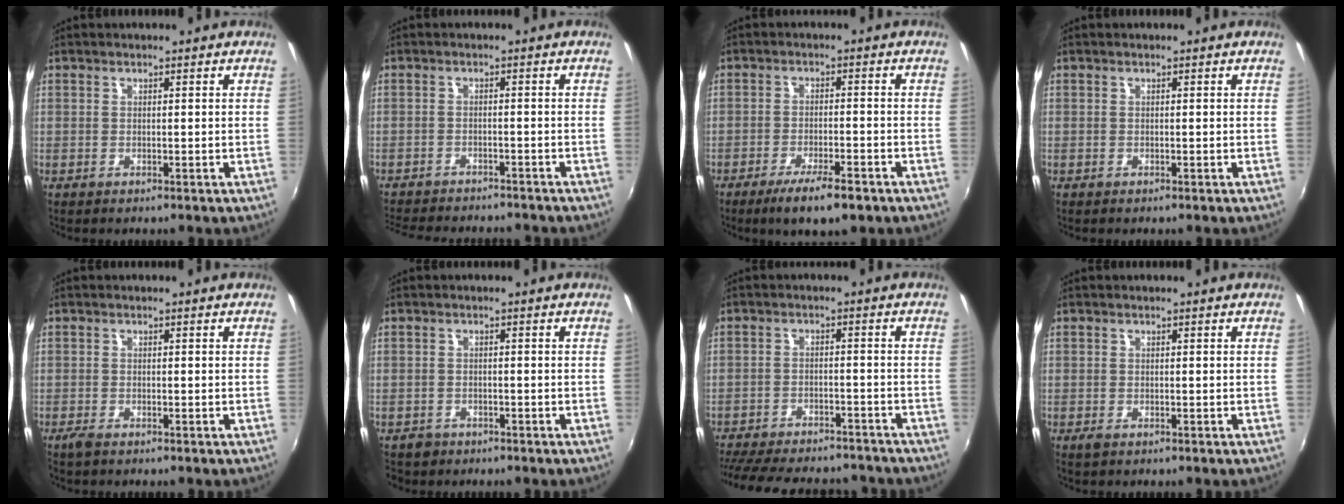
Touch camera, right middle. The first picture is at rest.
{"total": 11.8, "force": [-10.6, 2.9, 4.4], "torque": [-0.106, -0.017, -0.155]}
{"total": 8.0, "force": [-5.5, 1.6, 5.6], "torque": [-0.116, -0.016, -0.086]}
{"total": 0.0}
{"total": 1.6, "force": [-1.3, 0.3, 0.9], "torque": [-0.019, -0.006, -0.026]}
{"total": 2.4, "force": [-1.6, 1.8, 0.4], "torque": [-0.016, -0.001, -0.025]}
{"total": 20.8, "force": [-17.9, 6.2, 8.6], "torque": [-0.186, -0.012, -0.242]}
{"total": 1.0, "force": [-0.7, 0.5, 0.6], "torque": [-0.012, -0.004, -0.013]}